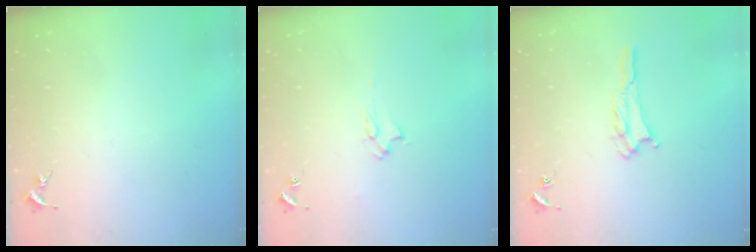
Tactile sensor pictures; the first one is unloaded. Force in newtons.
{"total": 2.0, "press": 2.0, "slide": 0.3}
{"total": 2.3, "press": 2.2, "slide": 0.4}